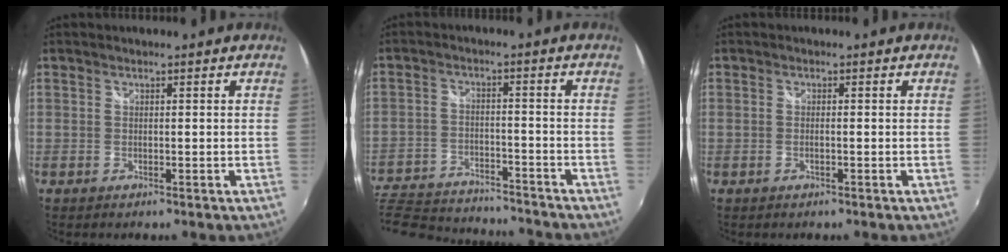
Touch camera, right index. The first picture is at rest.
{"total": 23.4, "force": [-19.9, 7.7, 9.7], "torque": [-0.229, -0.022, -0.299]}
{"total": 0.9, "force": [-0.2, 0.1, 0.9], "torque": [-0.017, 0.000, -0.006]}